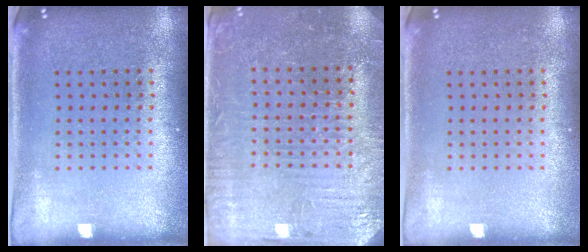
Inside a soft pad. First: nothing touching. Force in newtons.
{"total": 3.4, "press": 3.4, "slide": 0.6}
{"total": 0.0}